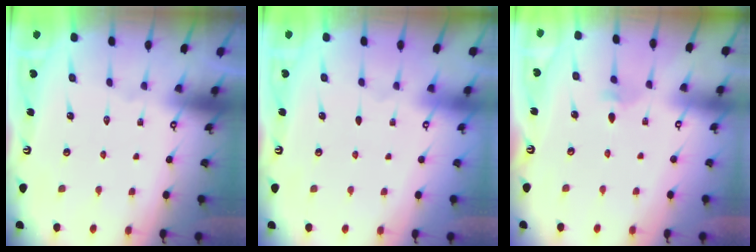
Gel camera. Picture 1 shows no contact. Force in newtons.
{"total": 0.0}
{"total": 3.2, "press": 3.2, "slide": 0.6}